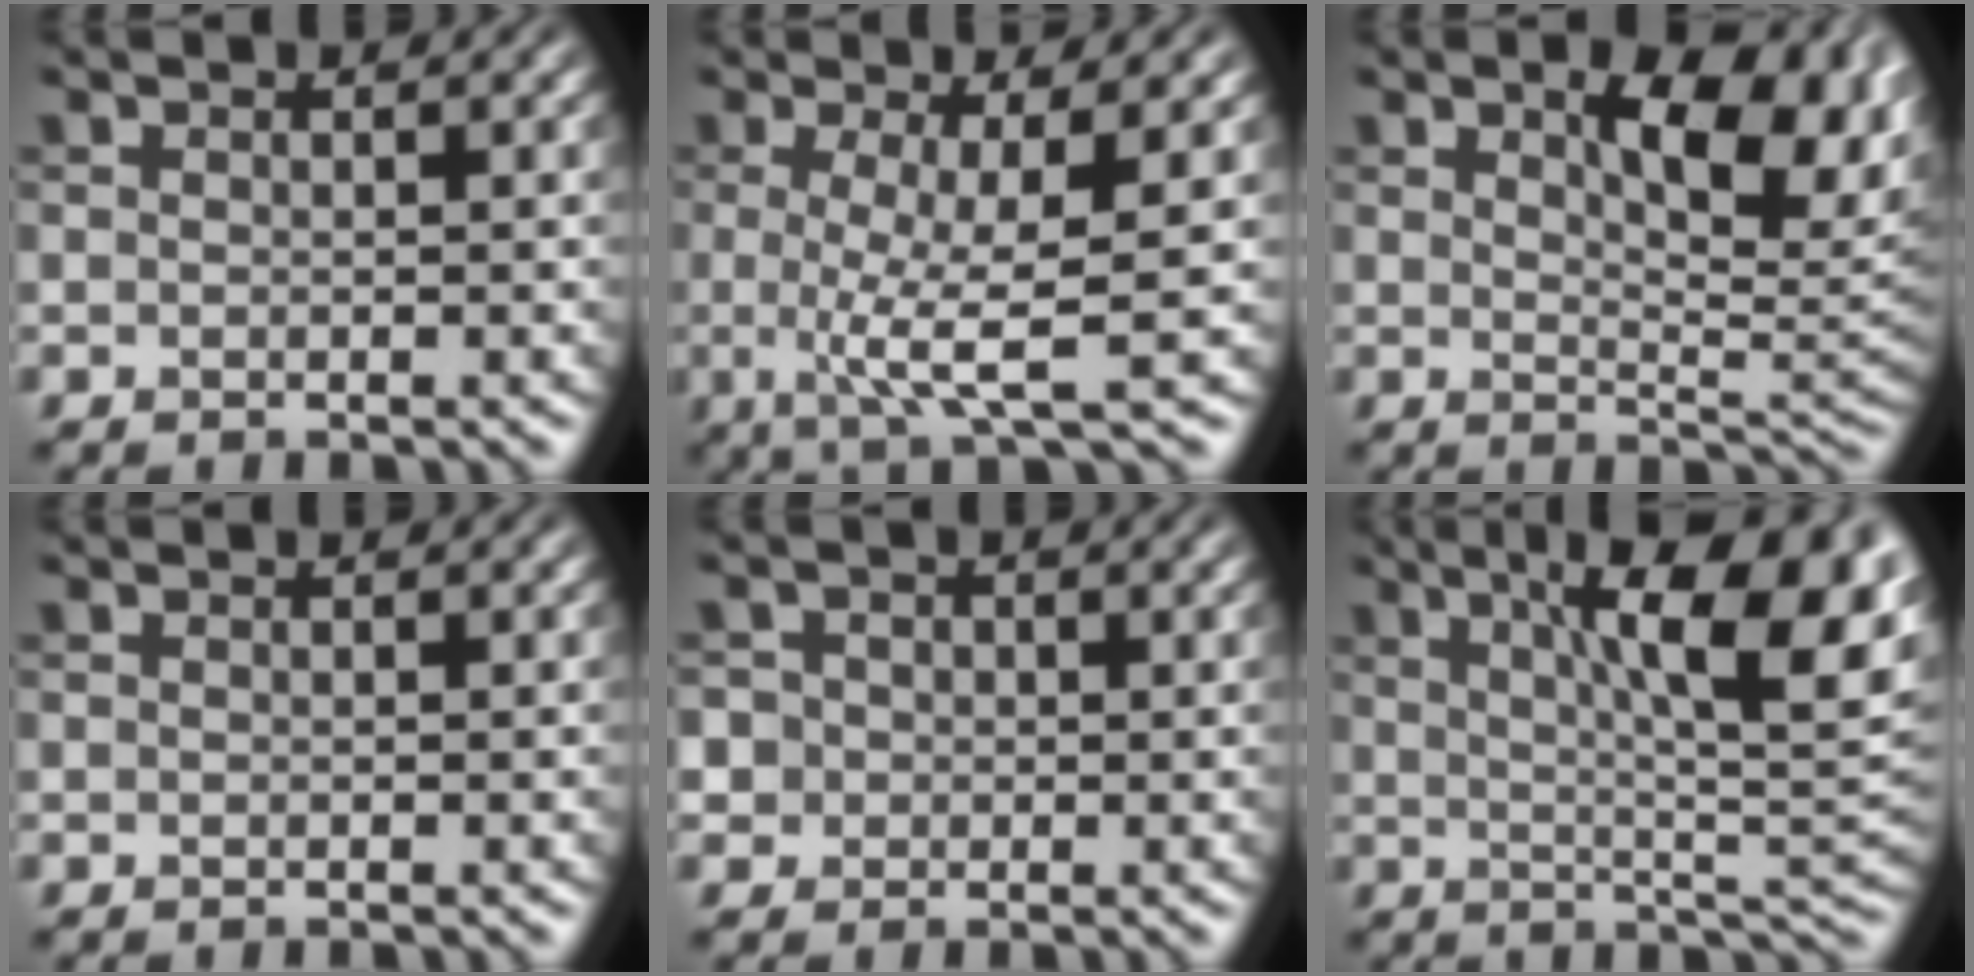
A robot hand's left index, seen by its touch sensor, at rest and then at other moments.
{"total": 5.4, "force": [-0.3, 0.8, 5.3], "torque": [-0.088, -0.009, -0.007]}
{"total": 8.8, "force": [2.6, 3.6, 7.5], "torque": [-0.106, -0.002, 0.044]}
{"total": 0.0}
{"total": 3.5, "force": [0.7, 3.3, 0.9], "torque": [-0.005, 0.017, -0.001]}
{"total": 14.4, "force": [5.2, 4.1, 12.7], "torque": [-0.157, 0.014, 0.076]}